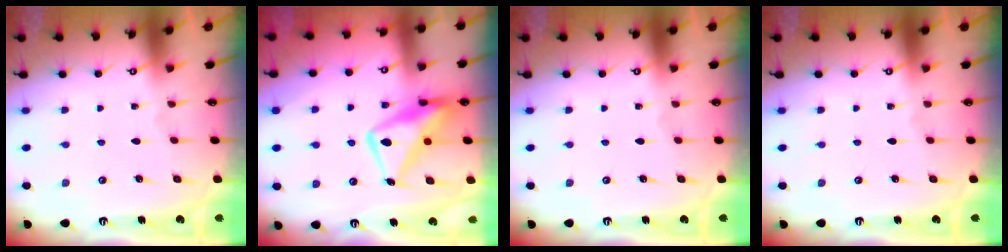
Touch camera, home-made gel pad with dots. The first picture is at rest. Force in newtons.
{"total": 15.2, "press": 15.1, "slide": 1.5}
{"total": 0.0}
{"total": 0.0}